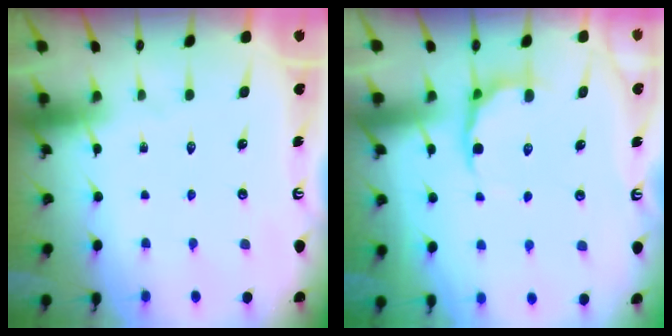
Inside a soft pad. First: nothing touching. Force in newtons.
{"total": 7.4, "press": 7.0, "slide": 2.4}